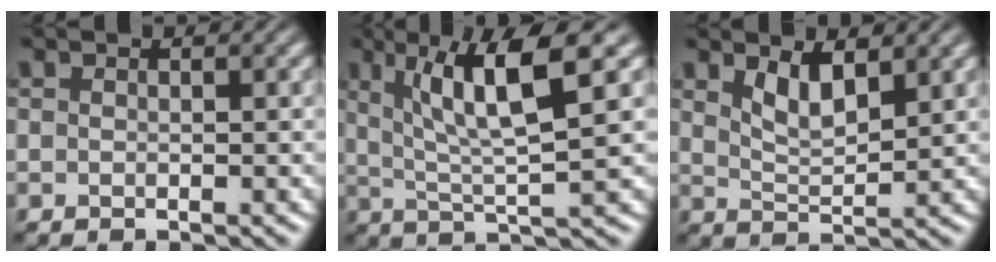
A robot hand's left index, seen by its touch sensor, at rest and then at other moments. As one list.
[{"total": 8.0, "force": [3.0, 1.4, 7.3], "torque": [-0.122, 0.007, 0.055]}, {"total": 3.1, "force": [1.9, 1.1, 2.2], "torque": [-0.045, -0.009, 0.040]}]